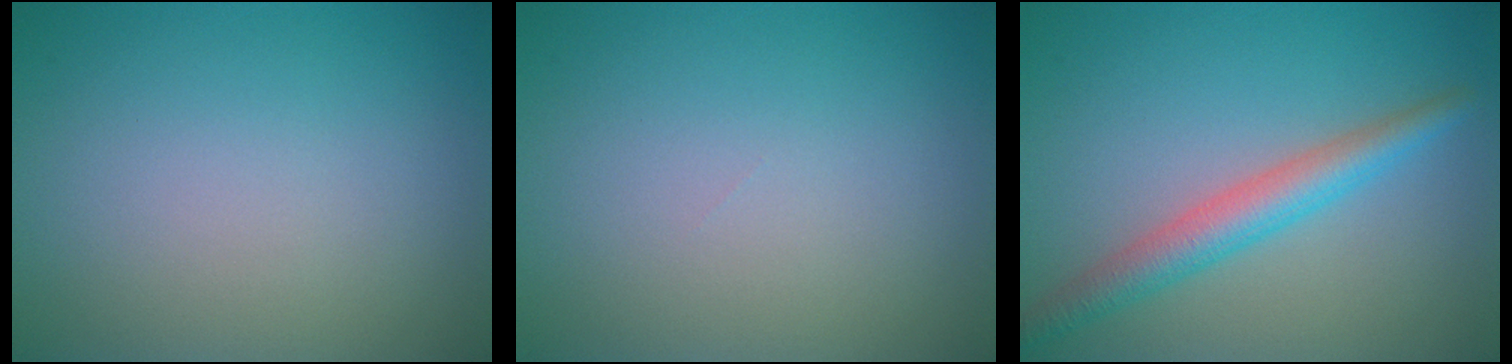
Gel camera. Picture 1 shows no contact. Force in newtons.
{"total": 0.0}
{"total": 3.8, "press": 3.8, "slide": 0.1}